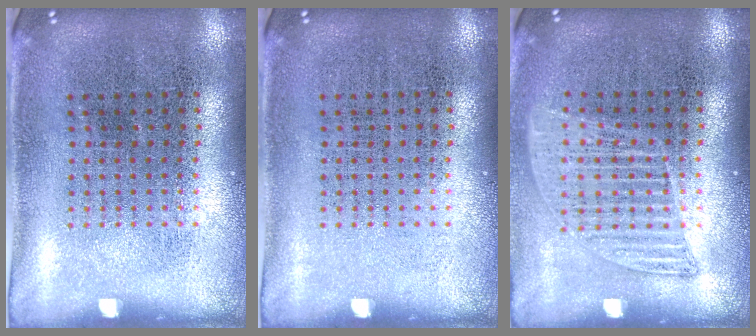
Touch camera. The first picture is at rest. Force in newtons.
{"total": 0.0}
{"total": 1.2, "press": 1.1, "slide": 0.4}